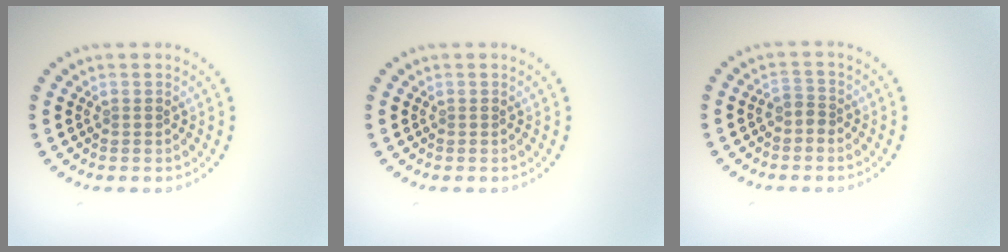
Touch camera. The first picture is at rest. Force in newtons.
{"total": 0.0}
{"total": 1.2, "press": 0.9, "slide": 0.7}